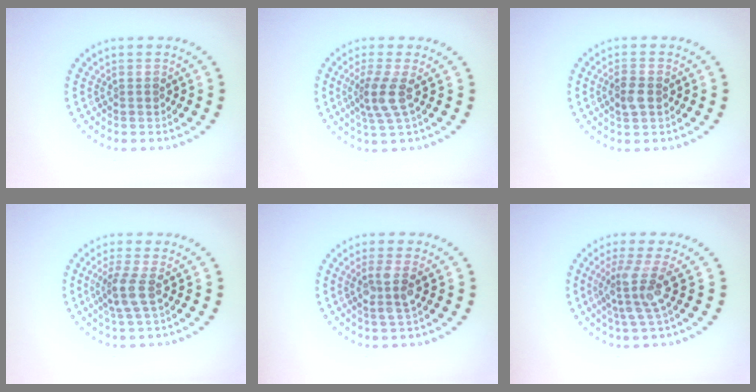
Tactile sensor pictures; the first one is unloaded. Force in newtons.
{"total": 2.8, "press": 2.2, "slide": 1.8}
{"total": 2.1, "press": 2.0, "slide": 0.4}
{"total": 2.6, "press": 1.9, "slide": 1.8}
{"total": 2.6, "press": 2.2, "slide": 1.3}
{"total": 3.6, "press": 2.6, "slide": 2.6}